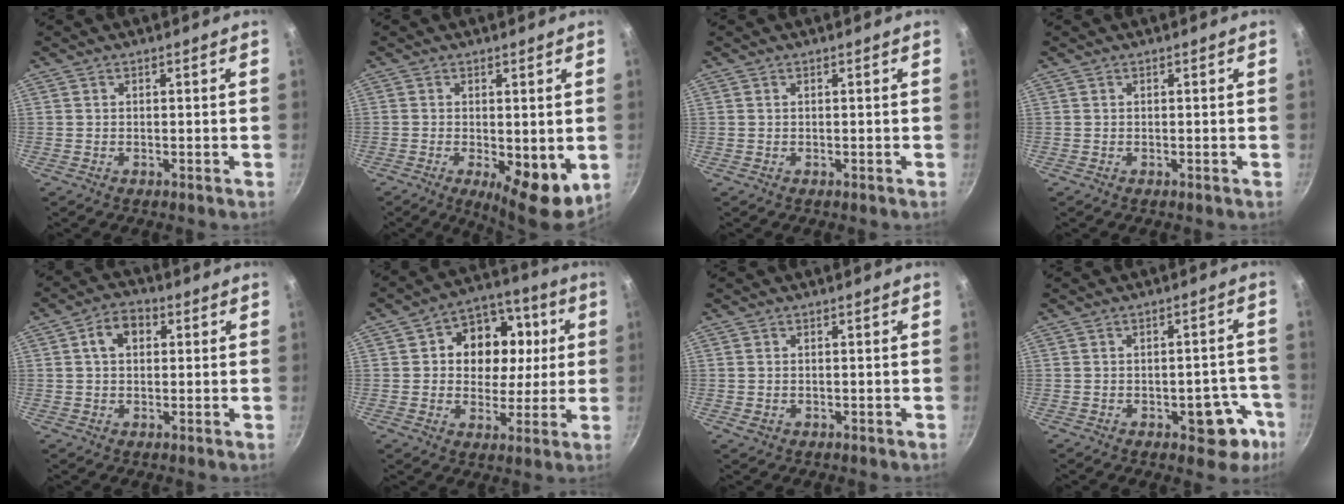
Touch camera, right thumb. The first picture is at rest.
{"total": 9.1, "force": [-1.5, 3.4, 8.3], "torque": [-0.102, -0.012, -0.010]}
{"total": 0.0}
{"total": 0.0}
{"total": 6.1, "force": [1.5, 4.3, 4.0], "torque": [-0.046, 0.013, 0.016]}
{"total": 14.3, "force": [2.4, 11.8, 7.7], "torque": [-0.082, 0.004, 0.026]}
{"total": 1.3, "force": [-0.1, 1.0, 0.9], "torque": [-0.012, -0.001, -0.001]}
{"total": 8.6, "force": [-3.9, 4.7, 6.1], "torque": [-0.014, 0.031, -0.044]}